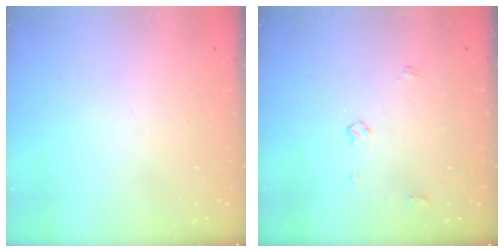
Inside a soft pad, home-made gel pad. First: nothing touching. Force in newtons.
{"total": 4.0, "press": 3.9, "slide": 0.6}